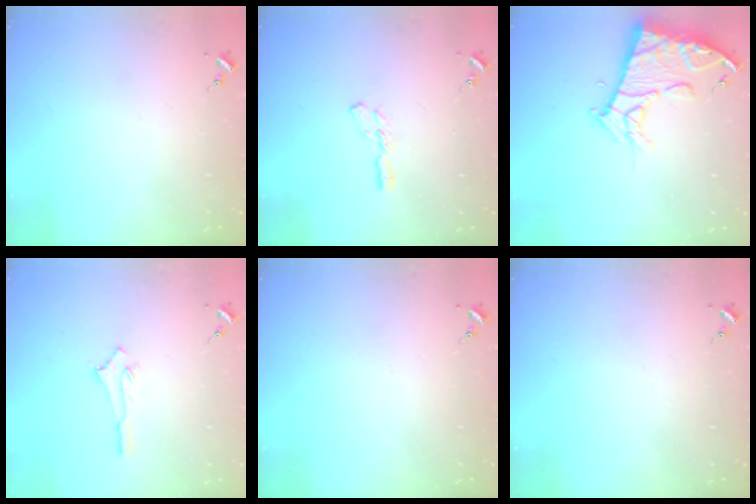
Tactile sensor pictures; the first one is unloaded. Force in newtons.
{"total": 5.6, "press": 5.5, "slide": 0.4}
{"total": 14.1, "press": 14.0, "slide": 1.5}
{"total": 2.9, "press": 2.9, "slide": 0.2}
{"total": 0.0}
{"total": 0.0}